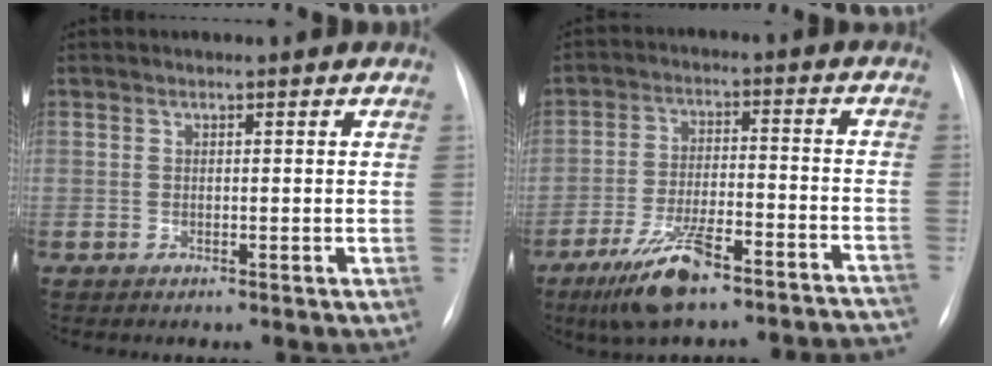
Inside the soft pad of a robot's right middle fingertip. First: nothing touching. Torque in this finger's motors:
{"motor_torque": [1.03, -1.11, 0.59, 0.19]}